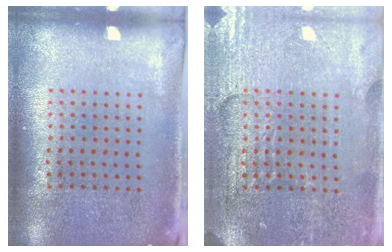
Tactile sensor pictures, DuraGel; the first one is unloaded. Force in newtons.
{"total": 3.3, "press": 3.3, "slide": 0.7}